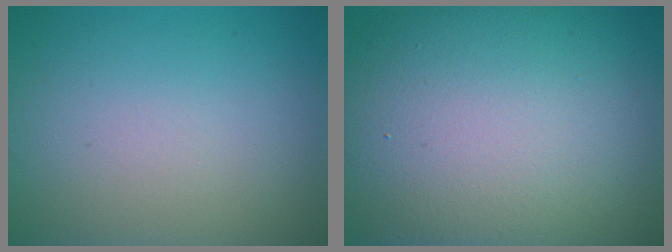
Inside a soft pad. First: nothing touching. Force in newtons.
{"total": 17.6, "press": 17.6, "slide": 0.7}